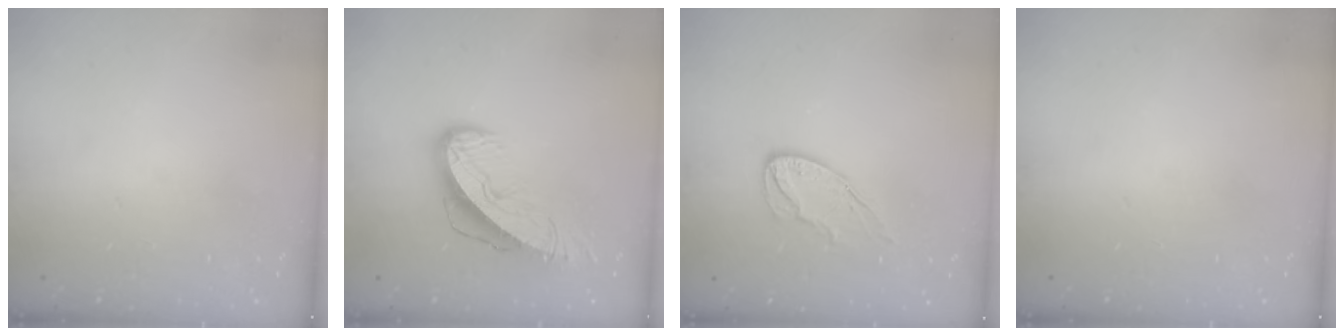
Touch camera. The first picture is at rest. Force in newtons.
{"total": 10.0, "press": 10.0, "slide": 1.2}
{"total": 7.5, "press": 7.5, "slide": 0.2}
{"total": 0.0}